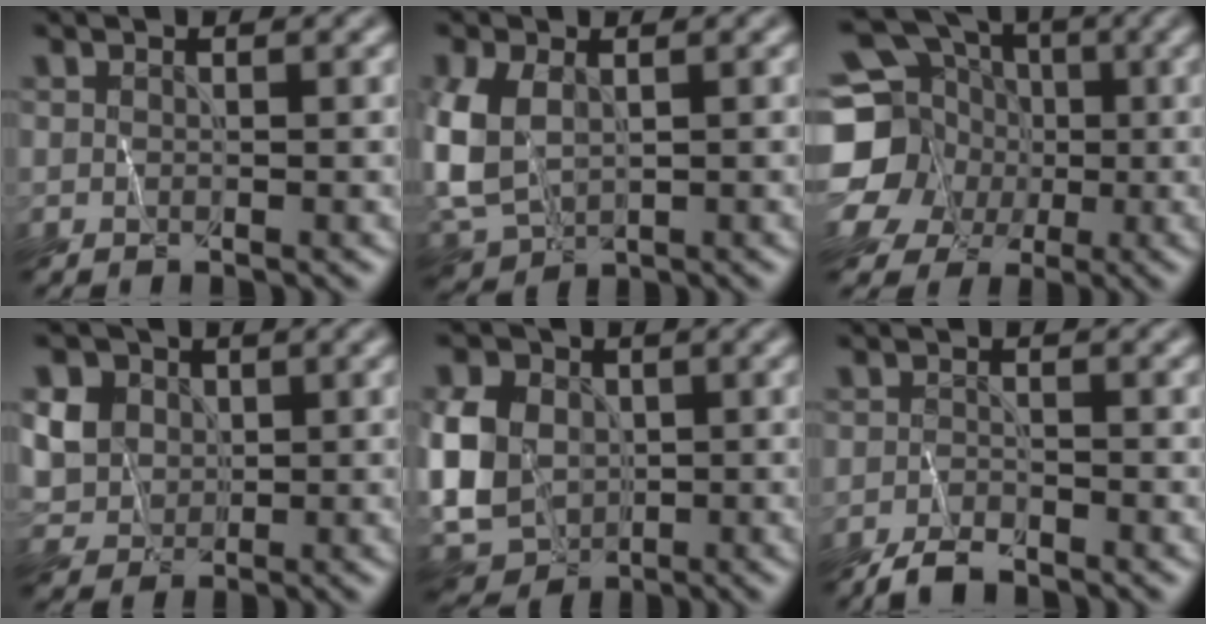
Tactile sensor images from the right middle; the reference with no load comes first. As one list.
[{"total": 6.2, "force": [0.4, 4.3, 4.5], "torque": [-0.119, -0.004, 0.009]}, {"total": 16.9, "force": [0.7, 15.6, 6.4], "torque": [-0.186, 0.006, -0.024]}, {"total": 6.3, "force": [2.2, 5.2, 2.7], "torque": [-0.076, 0.016, 0.037]}, {"total": 9.0, "force": [-0.2, 6.8, 5.8], "torque": [-0.128, 0.005, -0.019]}, {"total": 2.3, "force": [-1.9, 0.7, 1.1], "torque": [-0.022, 0.000, -0.040]}]